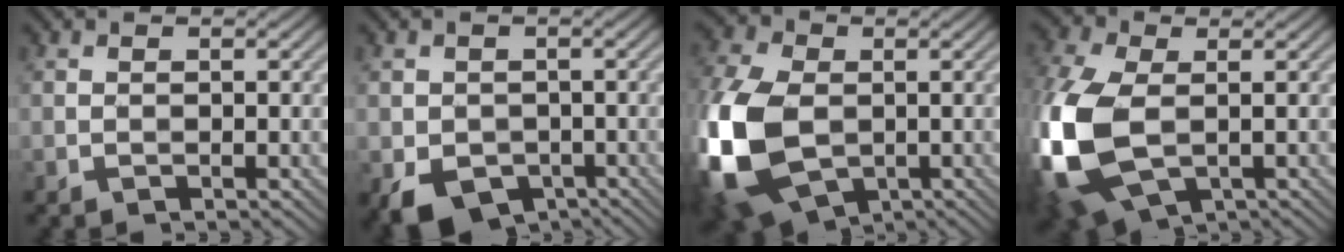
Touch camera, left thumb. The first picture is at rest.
{"total": 4.8, "force": [-2.3, 3.6, 2.1], "torque": [-0.052, -0.016, -0.041]}
{"total": 16.1, "force": [-3.1, 10.4, 11.9], "torque": [-0.328, -0.010, -0.065]}
{"total": 15.0, "force": [-1.9, 9.2, 11.7], "torque": [-0.334, -0.020, -0.029]}